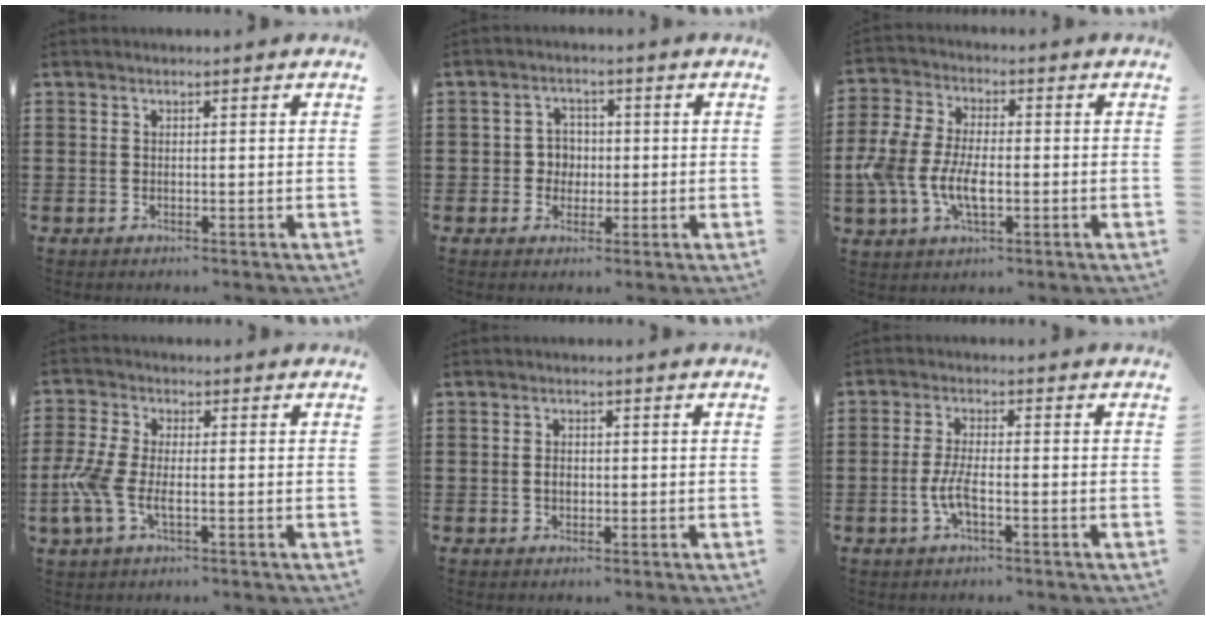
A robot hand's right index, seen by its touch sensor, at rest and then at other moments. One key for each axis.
{"total": 3.3, "fx": -0.3, "fy": 3.0, "fz": 1.2, "tx": -0.035, "ty": 0.007, "tz": -0.010}
{"total": 8.0, "fx": -2.3, "fy": 4.2, "fz": 6.4, "tx": -0.159, "ty": -0.007, "tz": -0.049}
{"total": 6.1, "fx": -1.8, "fy": 2.7, "fz": 5.2, "tx": -0.131, "ty": -0.009, "tz": -0.040}
{"total": 1.5, "fx": -0.1, "fy": 1.0, "fz": 1.2, "tx": -0.024, "ty": 0.006, "tz": -0.003}
{"total": 4.4, "fx": -1.5, "fy": 1.2, "fz": 4.0, "tx": -0.098, "ty": -0.006, "tz": -0.034}